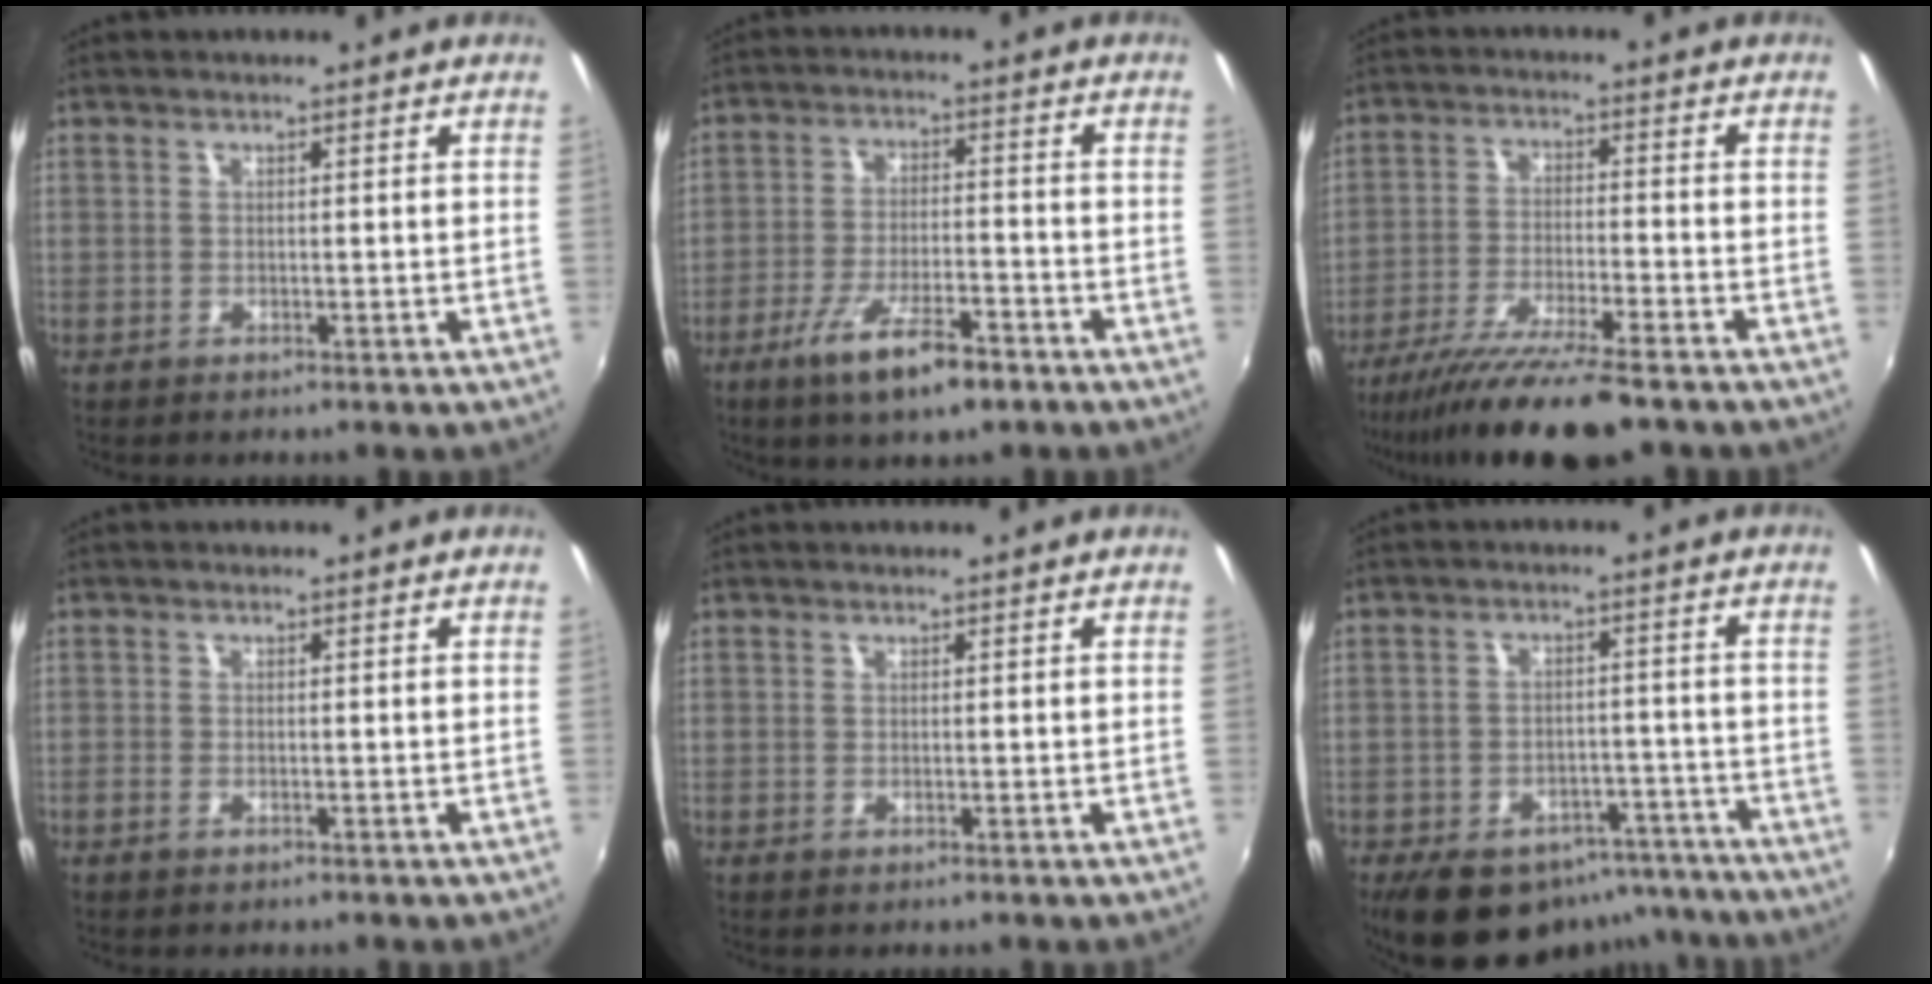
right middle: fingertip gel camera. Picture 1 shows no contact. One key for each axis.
{"total": 10.1, "fx": -6.4, "fy": 2.5, "fz": 7.4, "tx": -0.155, "ty": -0.018, "tz": -0.111}
{"total": 14.1, "fx": -11.4, "fy": 1.5, "fz": 8.2, "tx": -0.166, "ty": -0.033, "tz": -0.196}
{"total": 1.3, "fx": -0.8, "fy": 0.7, "fz": 0.7, "tx": -0.014, "ty": -0.003, "tz": -0.016}
{"total": 0.0}
{"total": 15.6, "fx": -11.7, "fy": 8.2, "fz": 6.2, "tx": -0.123, "ty": 0.011, "tz": -0.140}